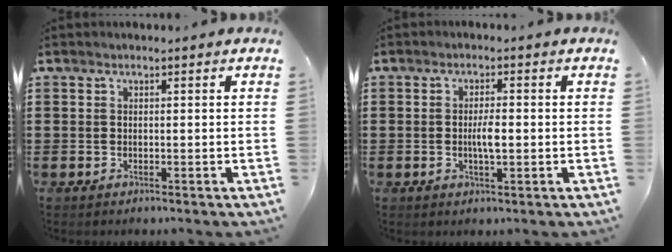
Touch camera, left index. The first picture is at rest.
{"total": 3.2, "force": [-0.3, 0.8, 3.1], "torque": [-0.057, 0.000, -0.006]}